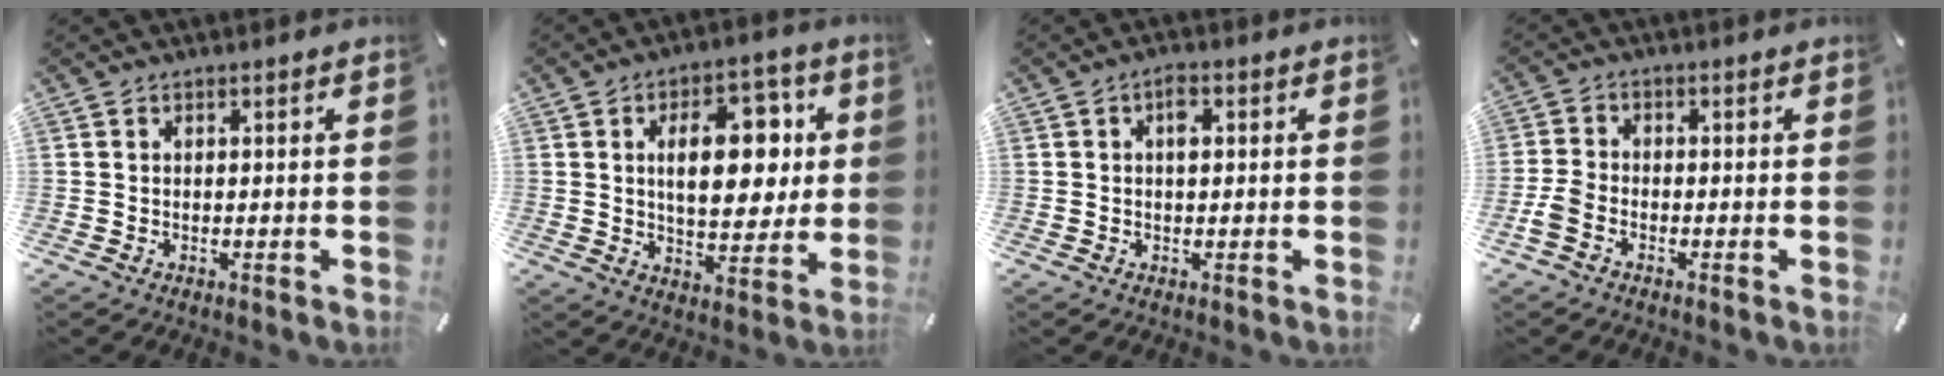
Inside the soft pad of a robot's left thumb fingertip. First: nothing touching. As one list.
[{"total": 15.8, "force": [3.8, 9.1, 12.3], "torque": [-0.170, 0.001, 0.059]}, {"total": 2.8, "force": [0.7, 1.4, 2.3], "torque": [-0.034, 0.002, 0.006]}, {"total": 3.7, "force": [-1.7, 2.2, 2.4], "torque": [-0.059, 0.002, -0.036]}]